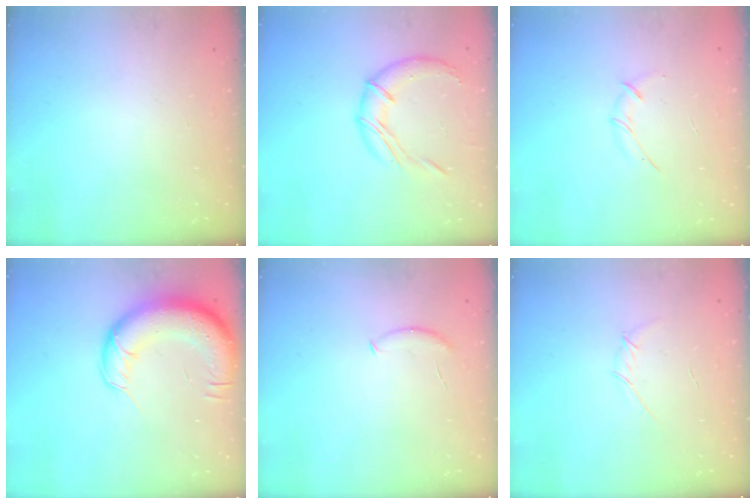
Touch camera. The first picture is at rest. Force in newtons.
{"total": 11.6, "press": 11.5, "slide": 1.5}
{"total": 3.8, "press": 3.7, "slide": 0.9}
{"total": 16.3, "press": 15.9, "slide": 3.8}
{"total": 6.7, "press": 6.7, "slide": 0.9}
{"total": 3.0, "press": 2.9, "slide": 0.6}